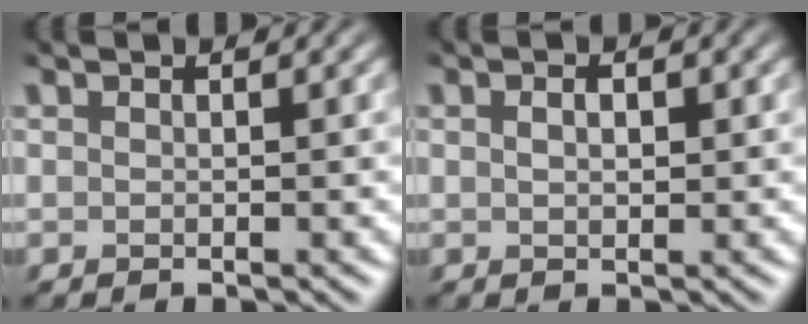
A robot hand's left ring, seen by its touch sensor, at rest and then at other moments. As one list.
[{"total": 1.0, "force": [-0.5, 0.3, 0.9], "torque": [-0.024, -0.010, 0.006]}]